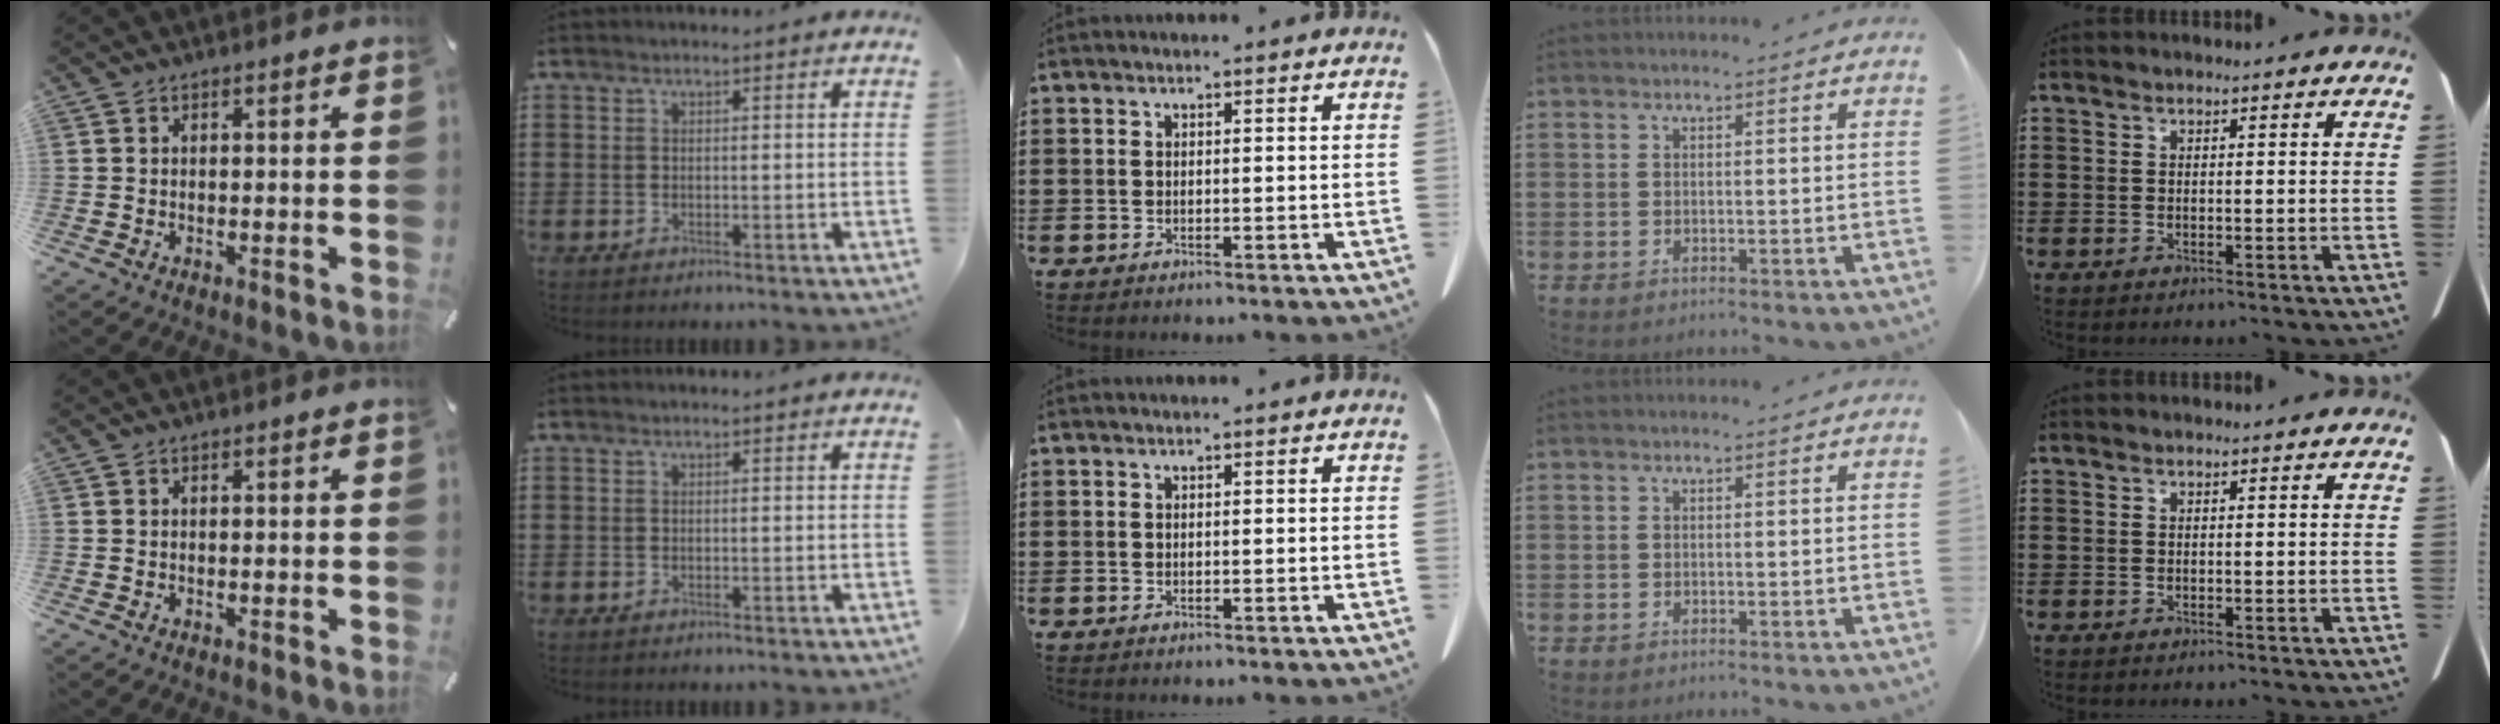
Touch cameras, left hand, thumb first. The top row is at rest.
{}